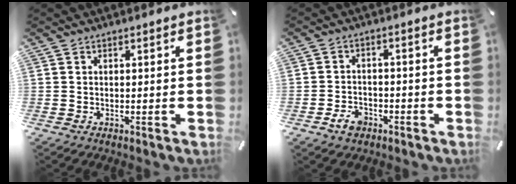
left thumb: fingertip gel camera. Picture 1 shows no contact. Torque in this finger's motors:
{"motor_torque": [0.16, 1.41, 0.47, 0.42, 0.00]}